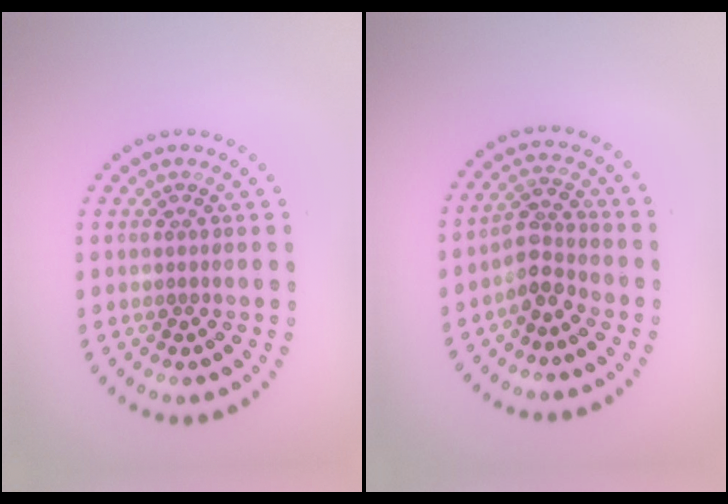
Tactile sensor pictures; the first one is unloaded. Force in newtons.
{"total": 2.5, "press": 2.0, "slide": 1.5}